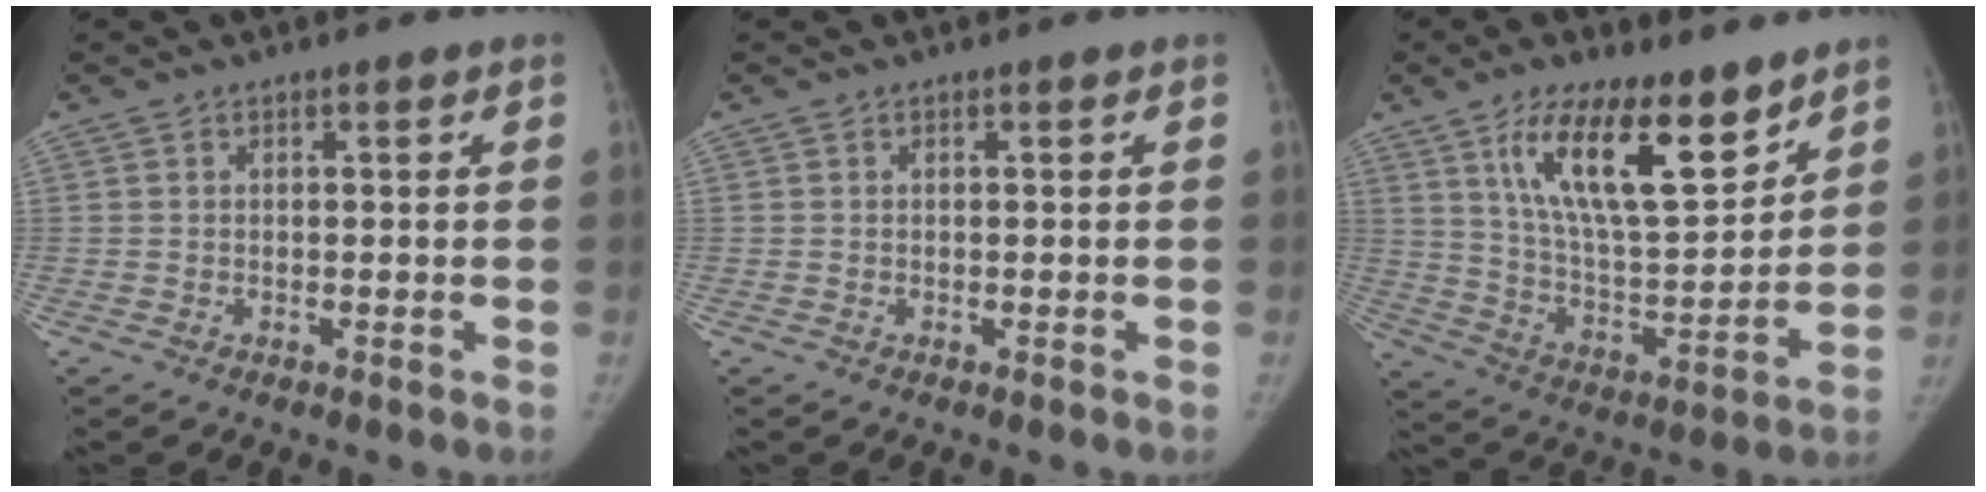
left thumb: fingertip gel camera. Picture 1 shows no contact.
{"total": 0.0}
{"total": 18.1, "force": [10.8, 6.5, 13.0], "torque": [-0.185, -0.063, 0.201]}